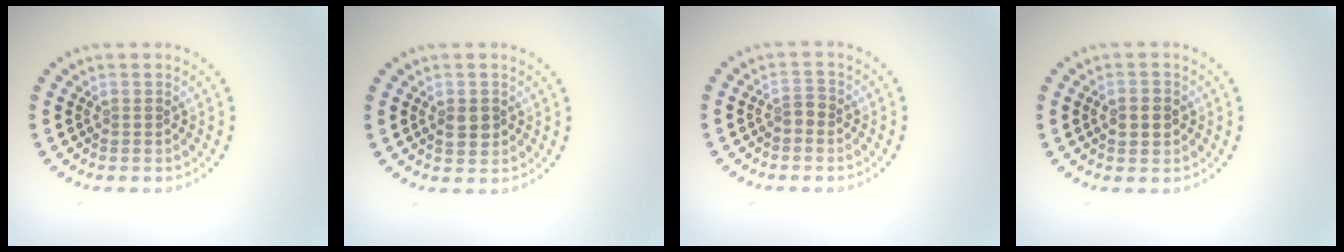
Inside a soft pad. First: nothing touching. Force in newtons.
{"total": 1.8, "press": 1.8, "slide": 0.2}
{"total": 1.1, "press": 1.0, "slide": 0.5}
{"total": 2.2, "press": 2.2, "slide": 0.4}